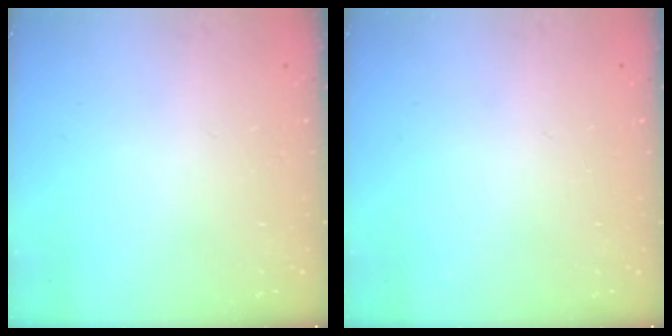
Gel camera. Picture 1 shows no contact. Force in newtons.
{"total": 0.0}